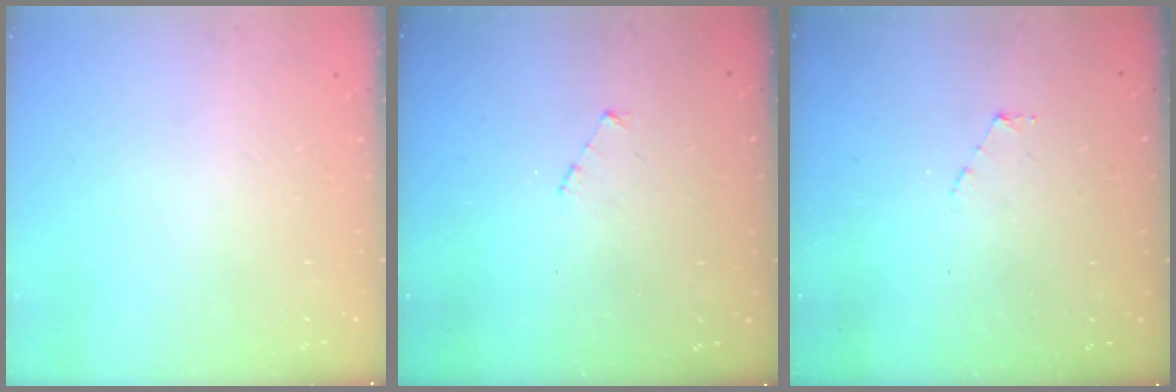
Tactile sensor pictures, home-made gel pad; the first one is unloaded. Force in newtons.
{"total": 2.6, "press": 2.6, "slide": 0.2}
{"total": 2.9, "press": 2.9, "slide": 0.3}